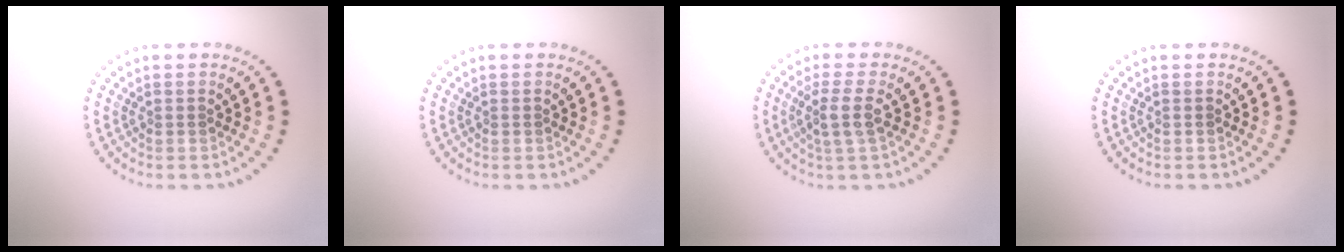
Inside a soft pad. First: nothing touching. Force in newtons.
{"total": 0.0}
{"total": 2.6, "press": 2.2, "slide": 1.5}
{"total": 0.0}